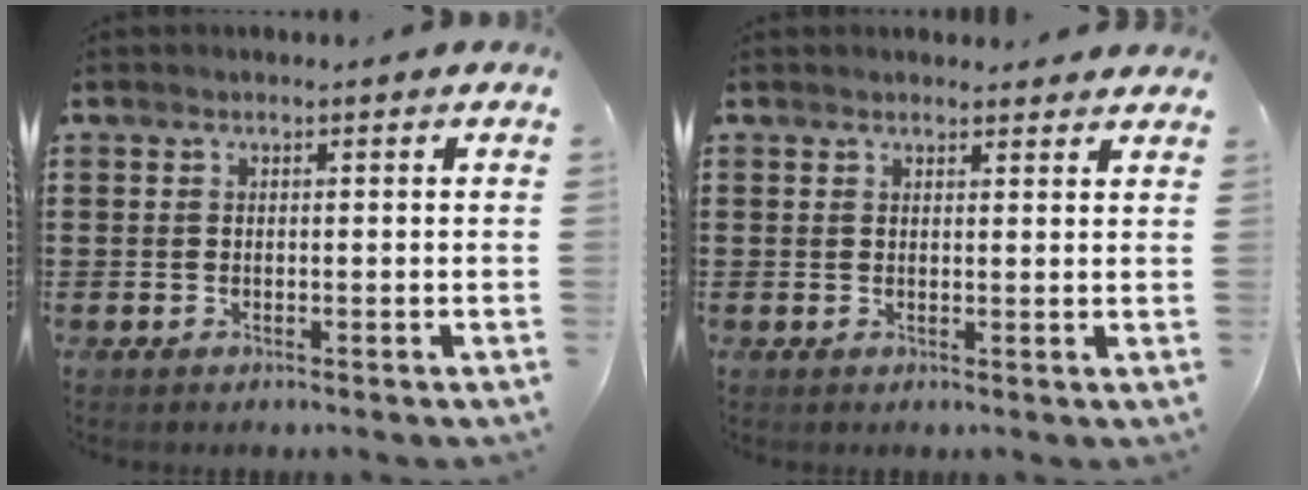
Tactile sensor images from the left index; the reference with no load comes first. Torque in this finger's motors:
{"motor_torque": [2.14, 0.00, -0.06, -0.14]}